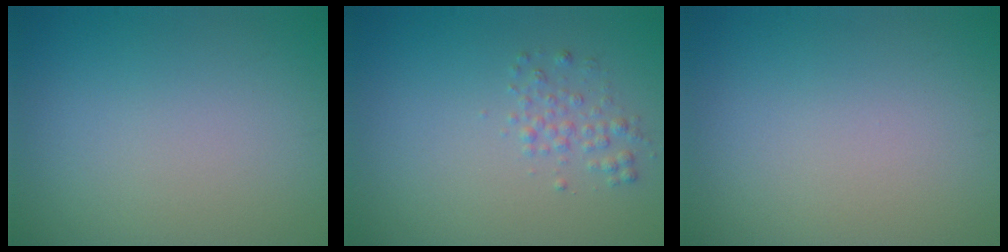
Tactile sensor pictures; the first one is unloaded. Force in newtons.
{"total": 1.5, "press": 1.5, "slide": 0.1}
{"total": 0.0}